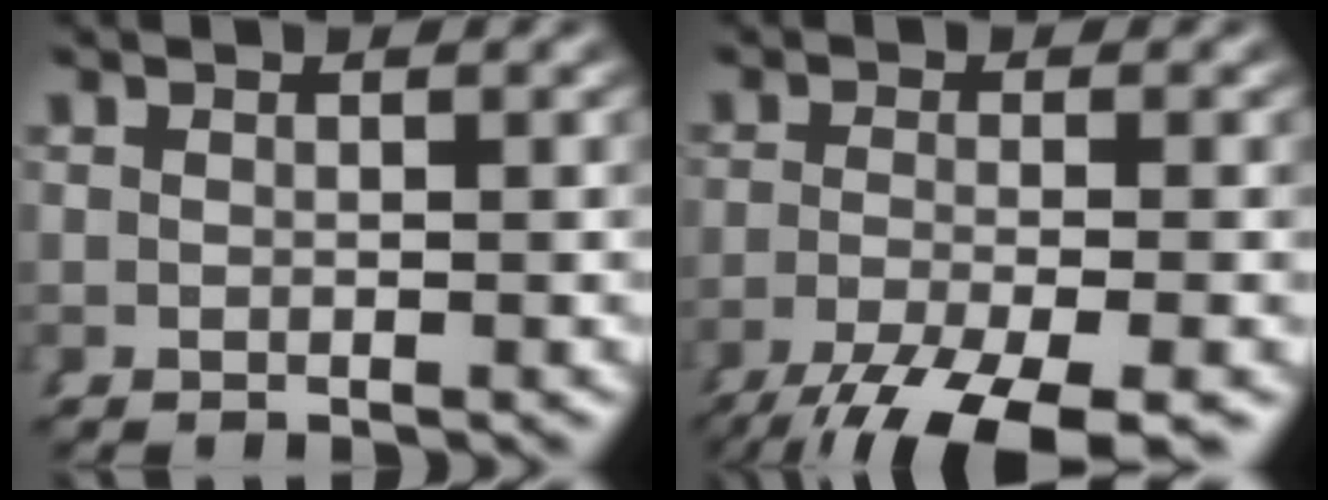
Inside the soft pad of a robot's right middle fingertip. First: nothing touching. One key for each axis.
{"total": 7.3, "fx": -4.4, "fy": 2.1, "fz": 5.4, "tx": -0.090, "ty": -0.031, "tz": -0.046}